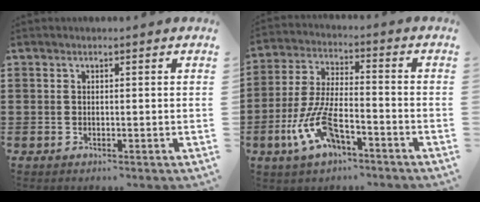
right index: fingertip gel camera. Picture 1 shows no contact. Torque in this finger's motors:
{"motor_torque": [2.14, 0.00, 0.75, 0.21]}